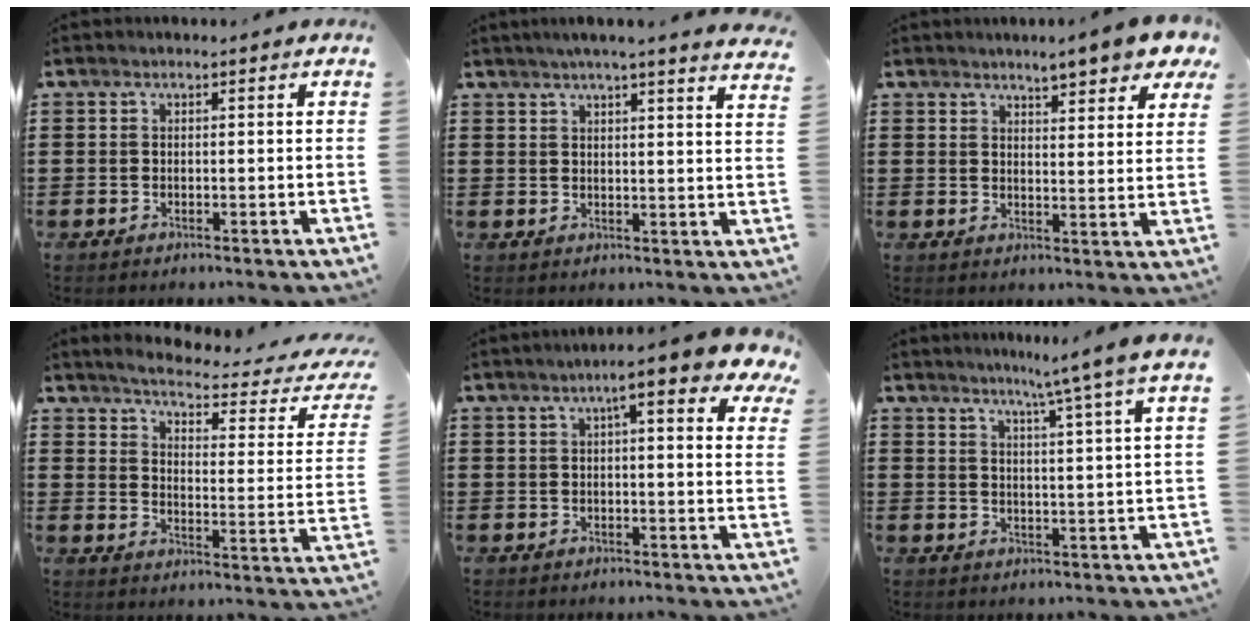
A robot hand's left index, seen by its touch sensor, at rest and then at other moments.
{"total": 3.7, "force": [3.3, -0.8, 1.4], "torque": [-0.036, -0.012, 0.056]}
{"total": 5.9, "force": [5.2, 0.5, 2.8], "torque": [-0.054, -0.016, 0.089]}
{"total": 3.4, "force": [2.9, -0.4, 1.8], "torque": [-0.055, -0.030, 0.037]}
{"total": 7.0, "force": [4.3, 0.8, 5.5], "torque": [-0.094, -0.010, 0.067]}
{"total": 6.2, "force": [4.8, -1.7, 3.4], "torque": [-0.071, -0.024, 0.077]}